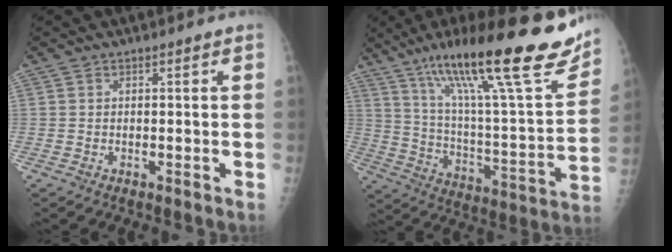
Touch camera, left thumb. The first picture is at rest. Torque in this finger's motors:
{"motor_torque": [0.75, 0.43, 1.34, -1.43, 0.38]}